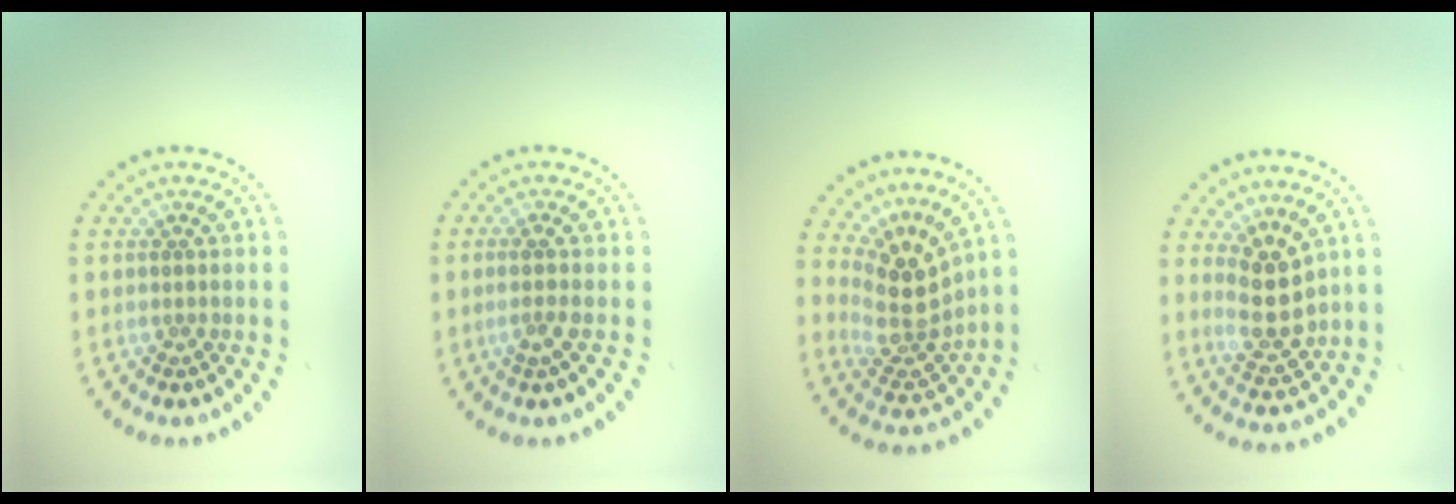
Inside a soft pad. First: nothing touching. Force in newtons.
{"total": 1.6, "press": 1.2, "slide": 1.0}
{"total": 4.1, "press": 3.1, "slide": 2.7}
{"total": 3.7, "press": 3.5, "slide": 1.3}